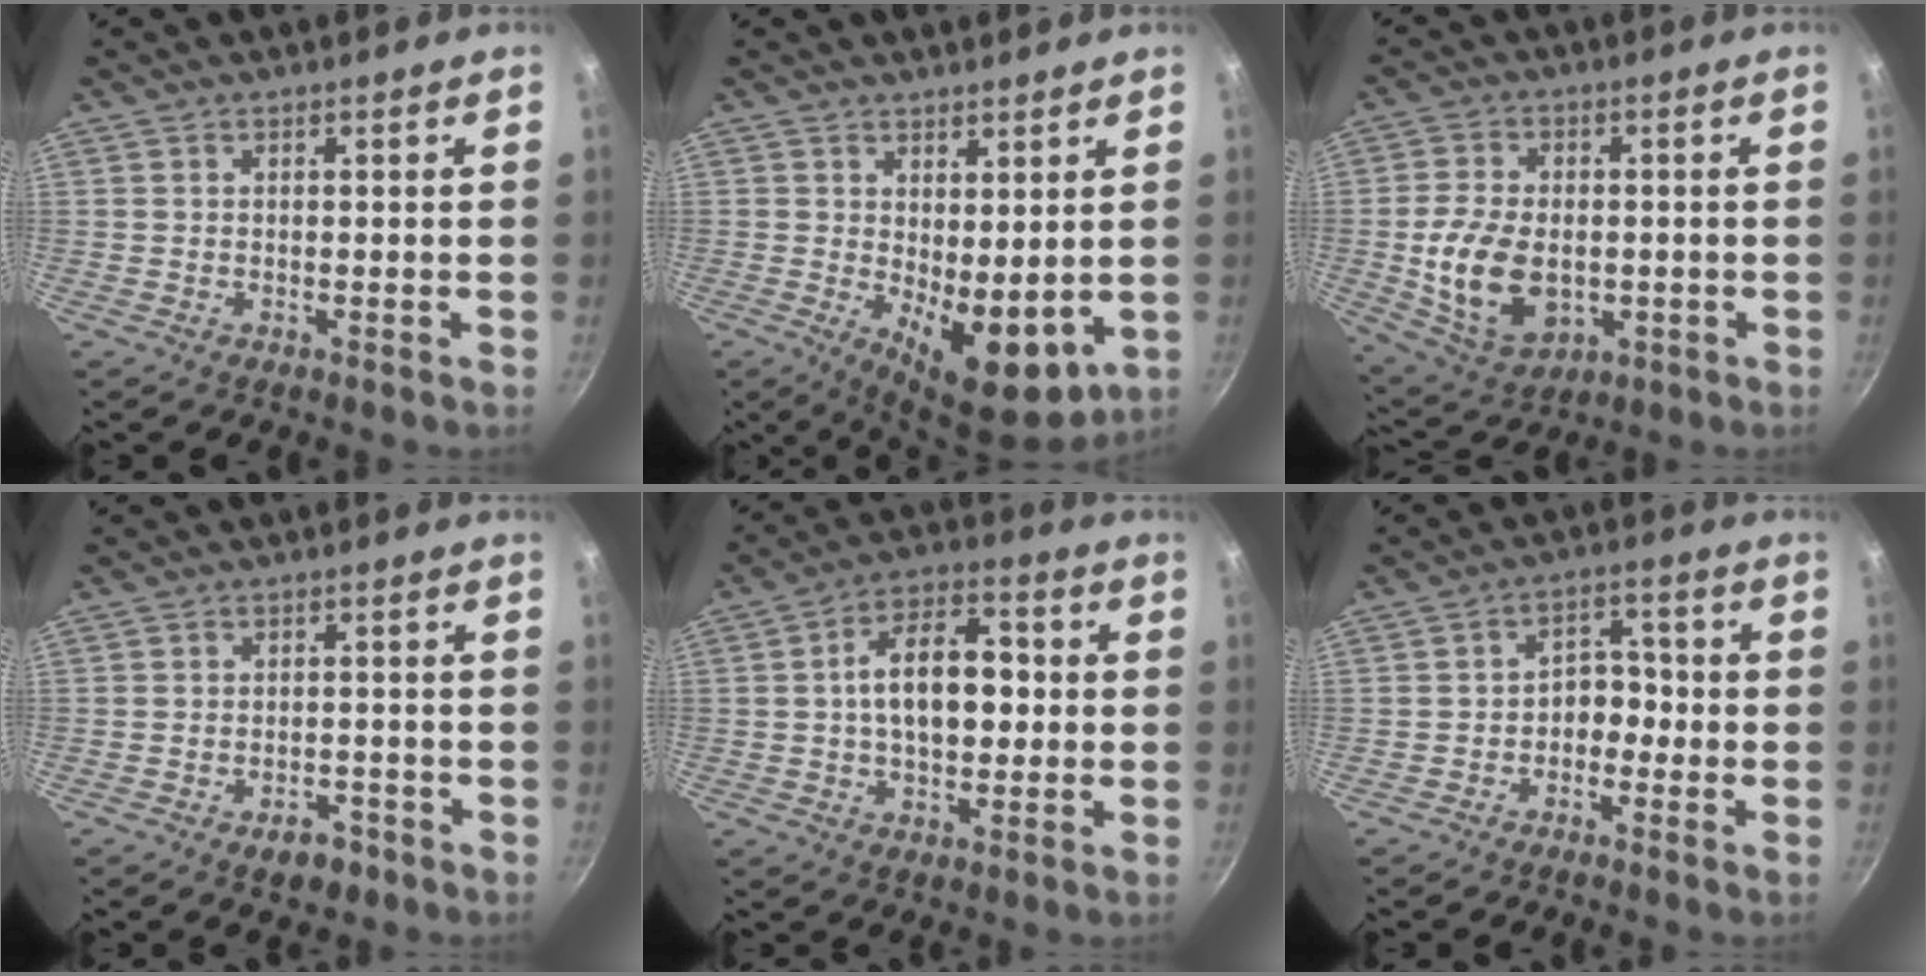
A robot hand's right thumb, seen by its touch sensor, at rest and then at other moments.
{"total": 9.7, "force": [0.6, 4.7, 8.5], "torque": [-0.099, -0.025, 0.020]}
{"total": 14.0, "force": [-1.7, 9.4, 10.3], "torque": [-0.179, -0.002, -0.017]}
{"total": 4.2, "force": [-2.6, 2.5, 2.2], "torque": [-0.017, 0.024, -0.029]}
{"total": 12.8, "force": [0.3, 7.6, 10.2], "torque": [-0.130, 0.029, -0.008]}
{"total": 4.9, "force": [-1.7, 3.6, 2.8], "torque": [-0.002, 0.032, -0.036]}